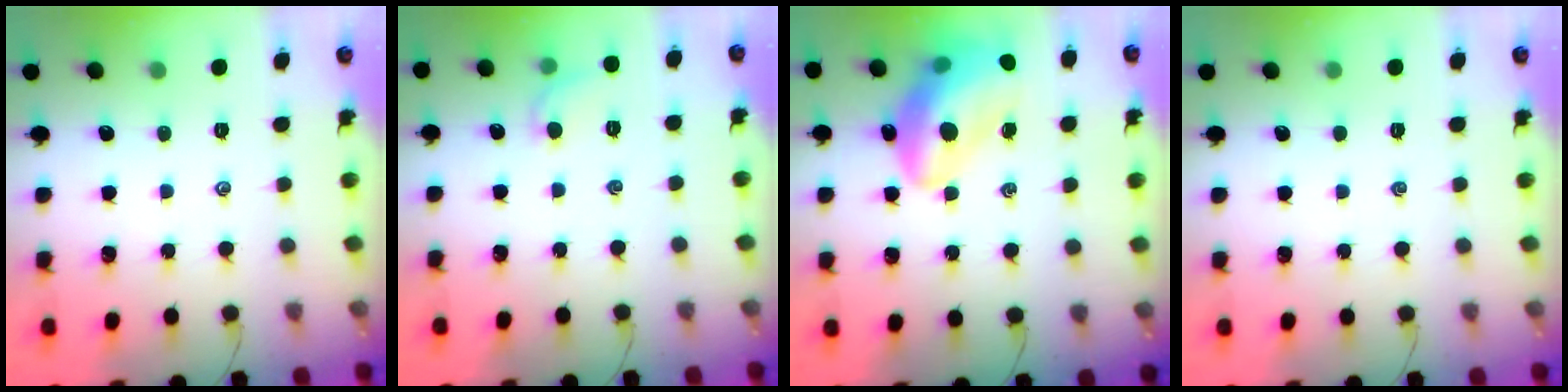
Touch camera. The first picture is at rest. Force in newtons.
{"total": 5.8, "press": 5.7, "slide": 1.2}
{"total": 20.5, "press": 19.9, "slide": 5.1}
{"total": 0.0}